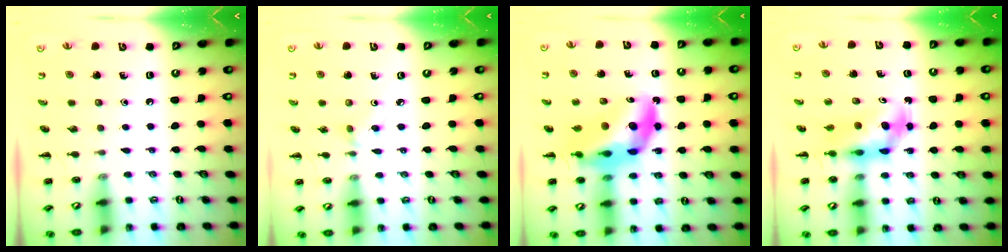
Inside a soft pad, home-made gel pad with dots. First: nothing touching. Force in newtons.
{"total": 2.7, "press": 2.4, "slide": 1.1}
{"total": 12.9, "press": 12.4, "slide": 3.6}
{"total": 5.3, "press": 5.2, "slide": 0.8}